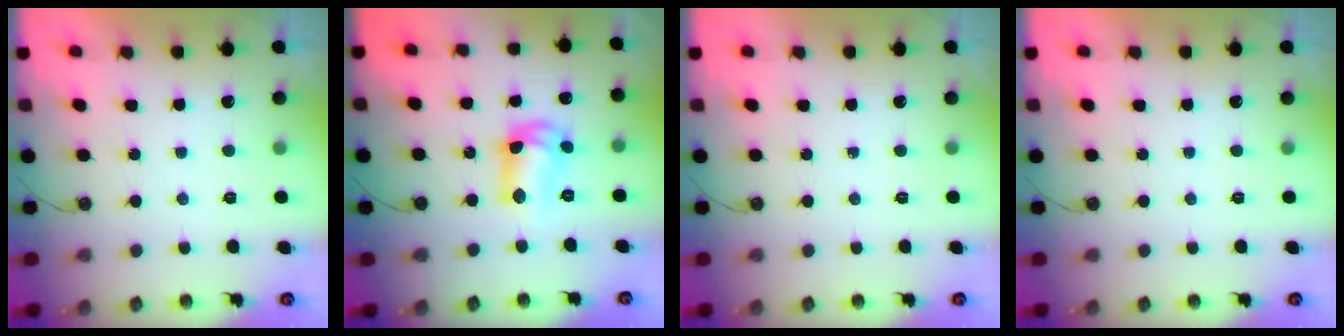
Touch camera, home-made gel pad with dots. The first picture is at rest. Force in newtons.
{"total": 11.1, "press": 10.4, "slide": 3.9}
{"total": 0.0}
{"total": 0.0}